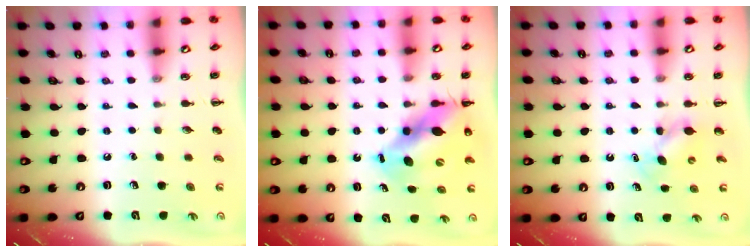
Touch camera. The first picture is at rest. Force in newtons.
{"total": 12.1, "press": 11.6, "slide": 3.3}
{"total": 4.4, "press": 4.3, "slide": 0.8}